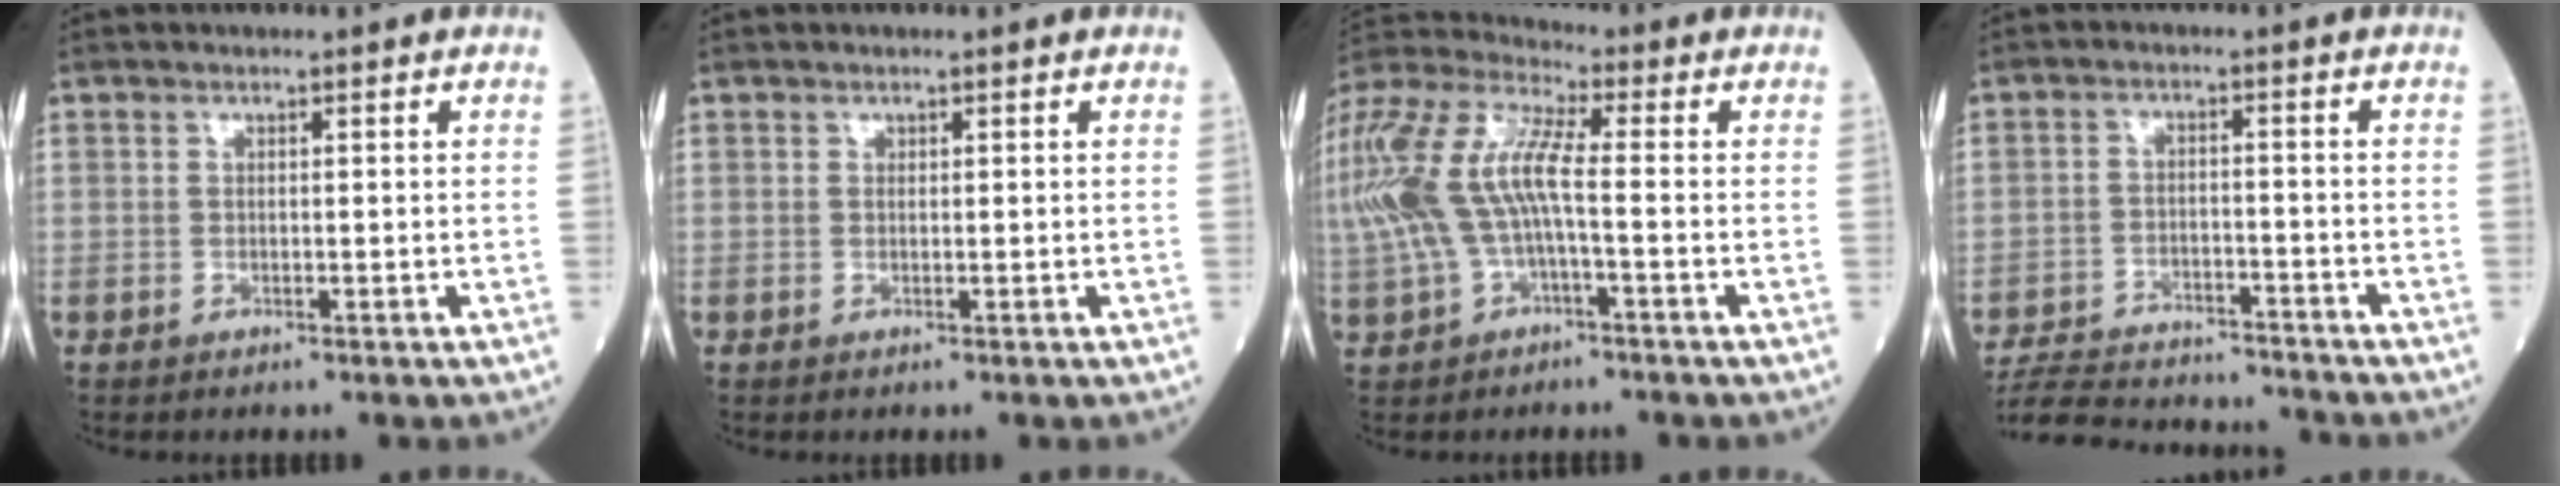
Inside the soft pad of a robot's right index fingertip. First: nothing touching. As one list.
[{"total": 0.0}, {"total": 15.4, "force": [-0.7, 5.1, 14.6], "torque": [-0.343, 0.024, -0.017]}, {"total": 14.9, "force": [-14.0, 2.7, 4.2], "torque": [-0.084, 0.003, -0.209]}]